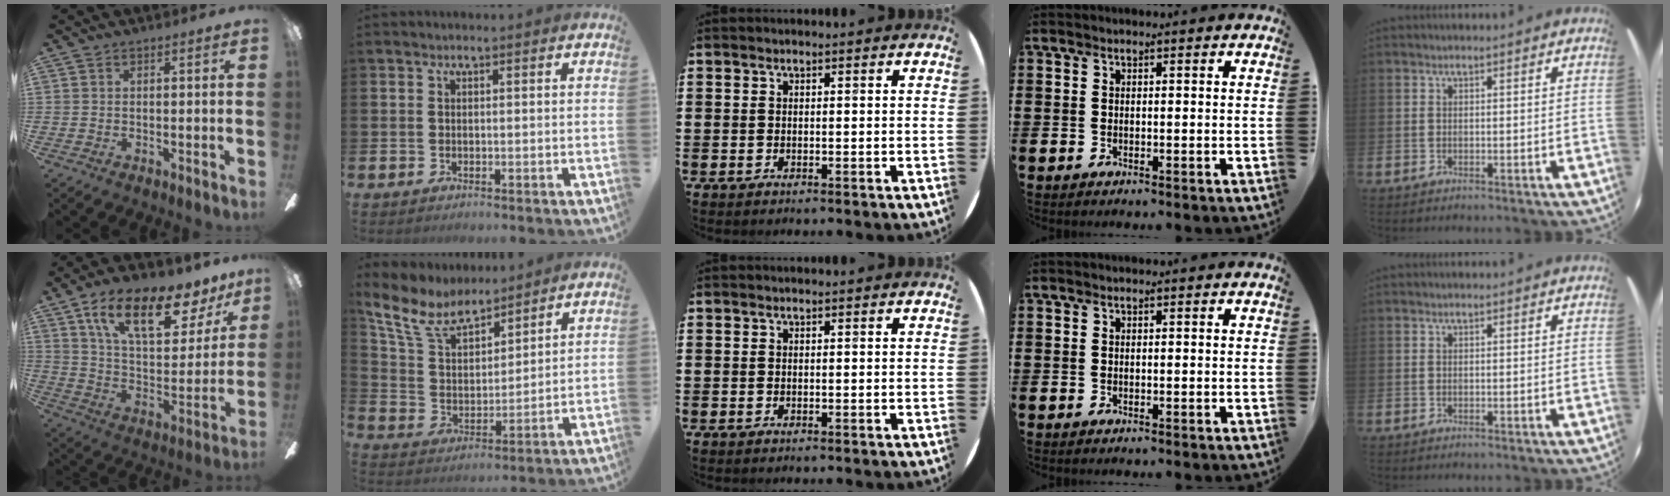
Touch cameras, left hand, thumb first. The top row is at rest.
{"thumb": {"total": 20.3, "force": [12.4, 8.4, 13.6], "torque": [-0.223, -0.062, 0.207]}, "index": {"total": 9.5, "force": [8.2, 3.5, 3.4], "torque": [-0.109, -0.041, 0.149]}}